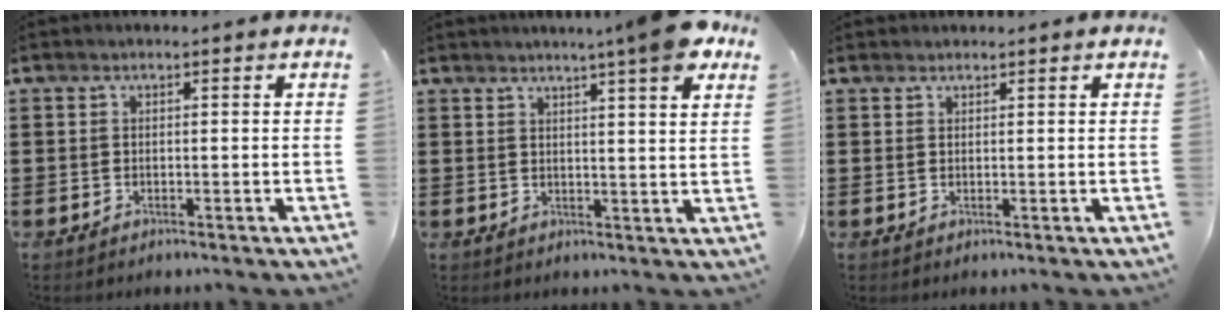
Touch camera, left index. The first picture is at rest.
{"total": 7.4, "force": [5.7, -0.2, 4.7], "torque": [-0.073, -0.022, 0.094]}
{"total": 0.9, "force": [0.8, 0.2, 0.0], "torque": [-0.003, 0.001, 0.017]}